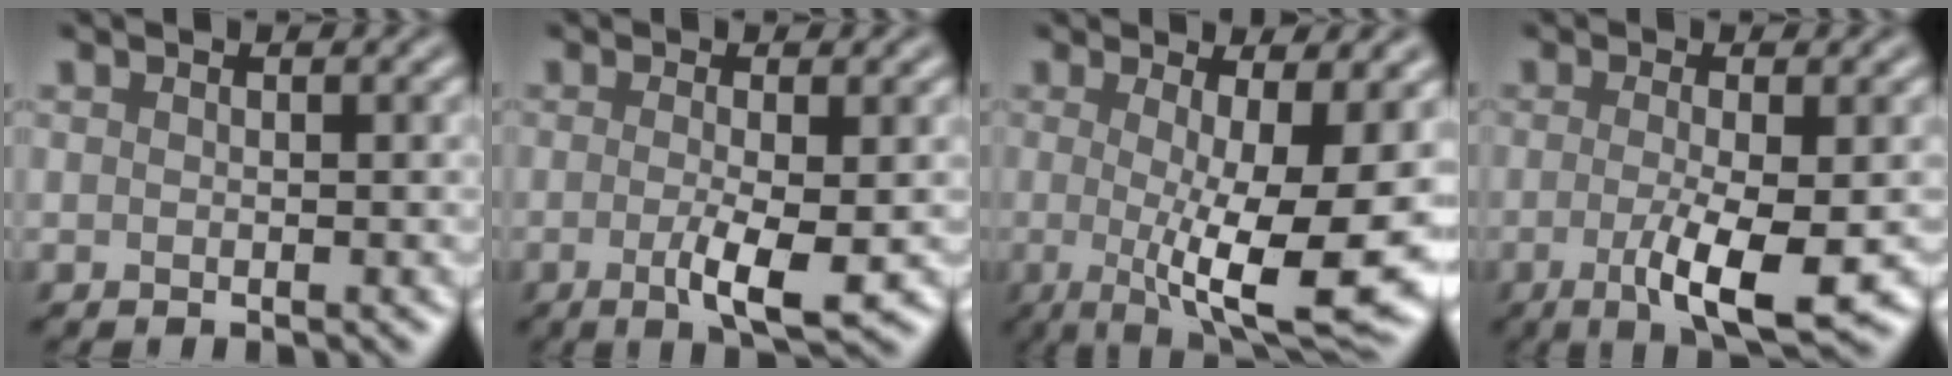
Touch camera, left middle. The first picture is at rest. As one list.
[{"total": 3.8, "force": [-0.9, 0.7, 3.6], "torque": [-0.070, -0.011, -0.017]}, {"total": 11.8, "force": [-1.2, 2.7, 11.4], "torque": [-0.146, -0.014, -0.017]}, {"total": 5.6, "force": [-1.5, 1.2, 5.2], "torque": [-0.096, -0.012, -0.029]}]